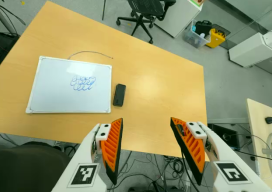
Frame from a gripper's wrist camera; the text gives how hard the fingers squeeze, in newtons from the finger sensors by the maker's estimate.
{"total": 0.0}